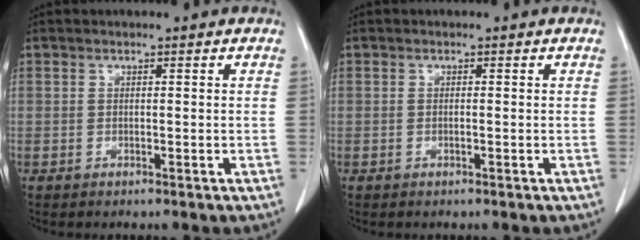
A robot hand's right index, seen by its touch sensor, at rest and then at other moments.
{"total": 0.0}